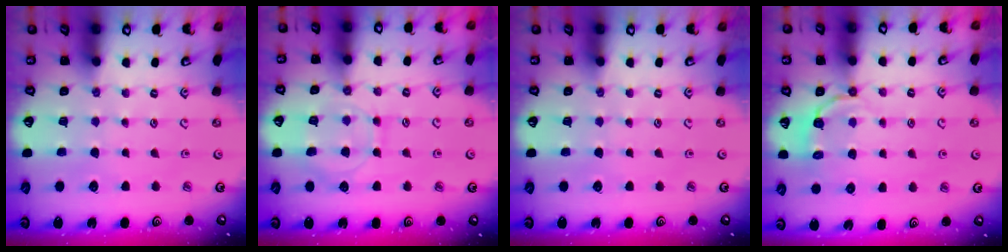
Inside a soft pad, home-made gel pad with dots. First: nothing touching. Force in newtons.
{"total": 9.5, "press": 9.4, "slide": 1.0}
{"total": 0.0}
{"total": 4.1, "press": 3.6, "slide": 1.9}